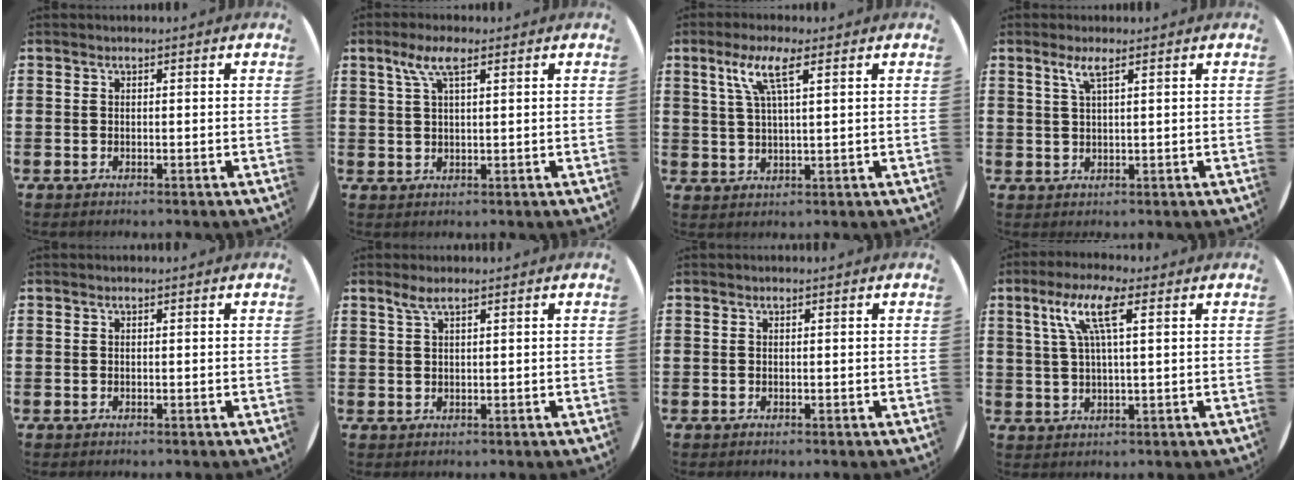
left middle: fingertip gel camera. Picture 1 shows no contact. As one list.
[{"total": 4.2, "force": [2.4, 1.1, 3.3], "torque": [-0.069, 0.009, 0.040]}, {"total": 5.5, "force": [2.9, 0.9, 4.5], "torque": [-0.098, 0.009, 0.047]}, {"total": 2.4, "force": [1.5, 0.2, 1.9], "torque": [-0.040, 0.004, 0.024]}, {"total": 0.0}, {"total": 1.9, "force": [1.2, 0.1, 1.4], "torque": [-0.028, 0.002, 0.021]}, {"total": 0.0}, {"total": 6.8, "force": [2.9, 1.5, 6.0], "torque": [-0.126, 0.012, 0.045]}]